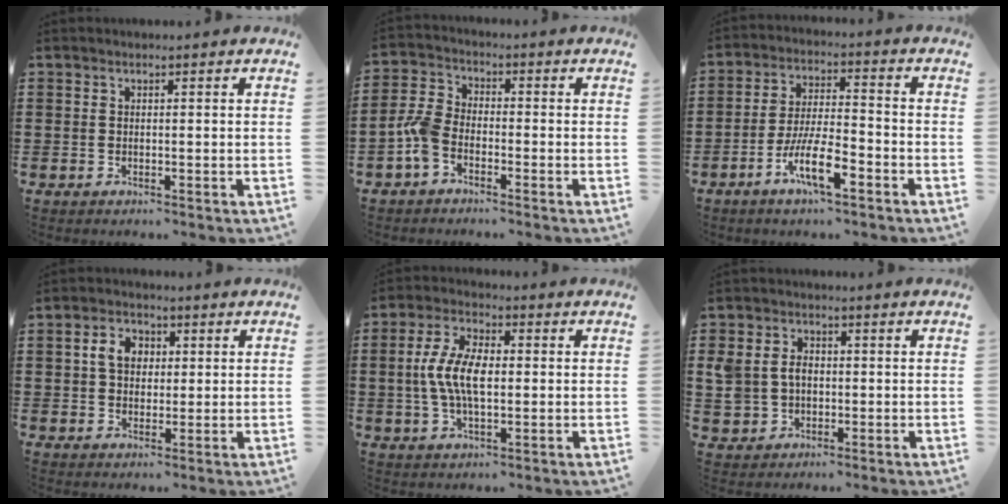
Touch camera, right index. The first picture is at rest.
{"total": 4.9, "force": [-2.7, 2.7, 3.1], "torque": [-0.092, 0.001, -0.060]}
{"total": 8.9, "force": [-4.5, 2.4, 7.3], "torque": [-0.157, -0.005, -0.088]}
{"total": 4.7, "force": [0.8, 3.5, 2.9], "torque": [-0.069, 0.016, 0.010]}
{"total": 7.8, "force": [-0.3, 3.7, 6.8], "torque": [-0.153, 0.001, -0.013]}
{"total": 4.8, "force": [0.2, 4.0, 2.6], "torque": [-0.075, 0.009, -0.002]}